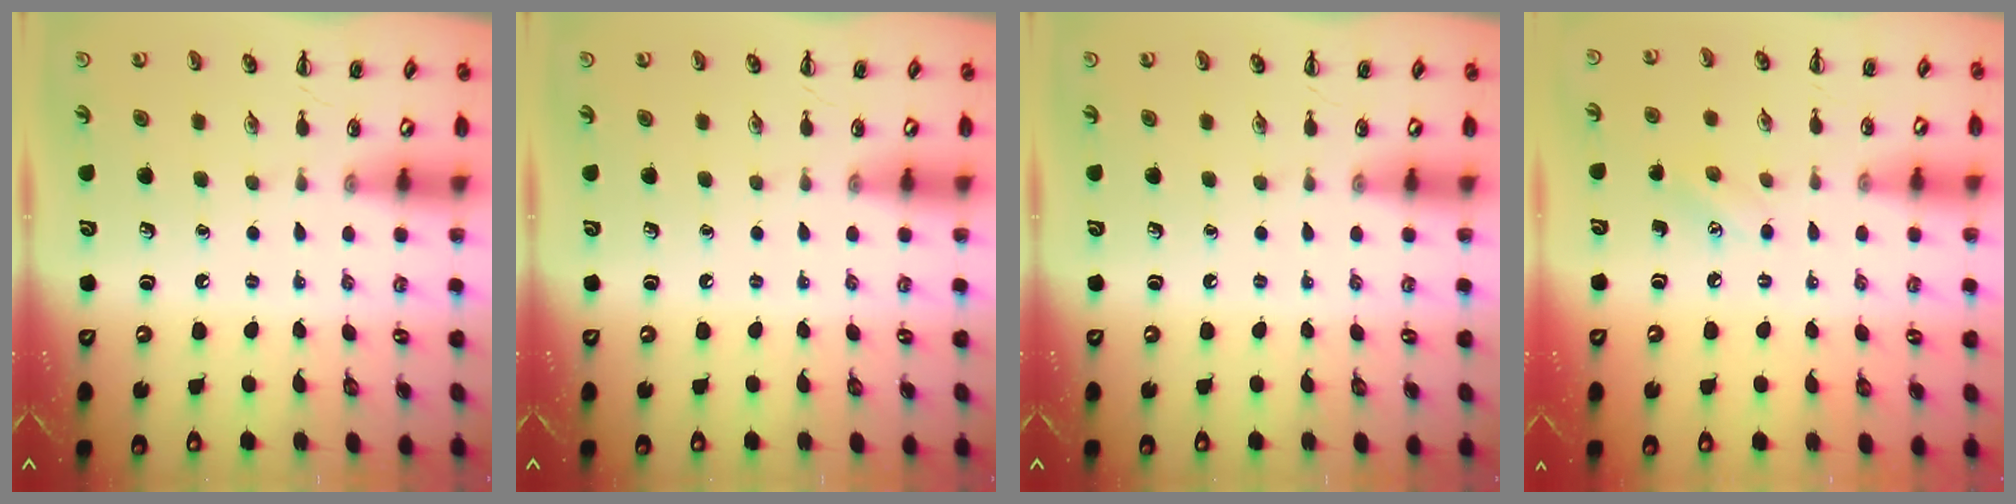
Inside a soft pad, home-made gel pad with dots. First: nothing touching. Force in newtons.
{"total": 0.0}
{"total": 0.0}
{"total": 5.5, "press": 5.3, "slide": 1.3}